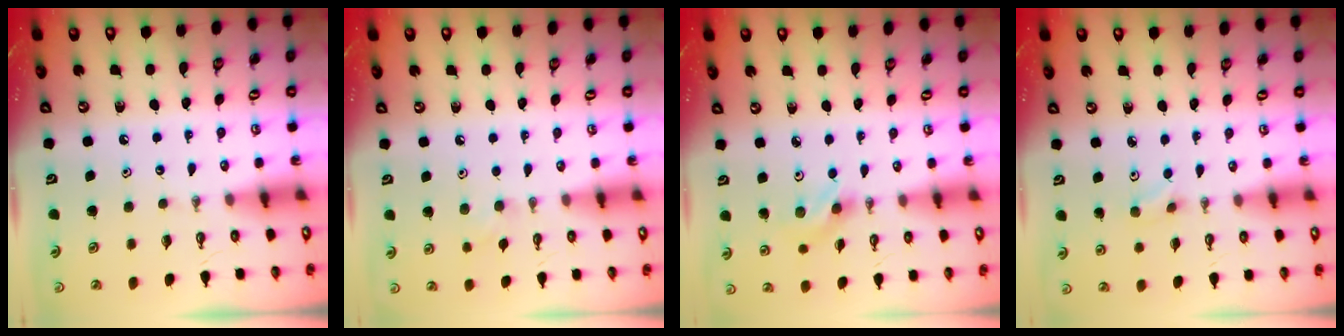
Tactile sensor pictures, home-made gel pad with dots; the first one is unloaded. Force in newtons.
{"total": 5.8, "press": 5.7, "slide": 1.2}
{"total": 3.2, "press": 3.0, "slide": 0.9}
{"total": 2.5, "press": 2.4, "slide": 0.7}